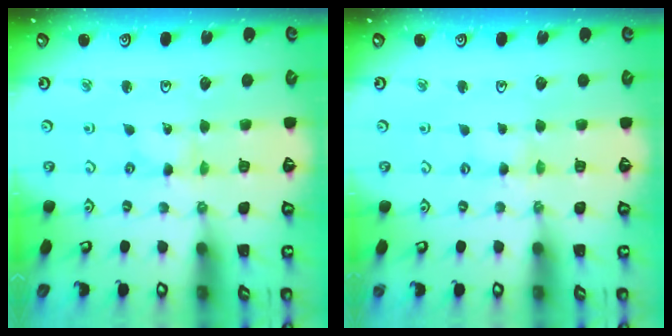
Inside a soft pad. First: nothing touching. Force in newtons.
{"total": 0.9, "press": 0.8, "slide": 0.2}